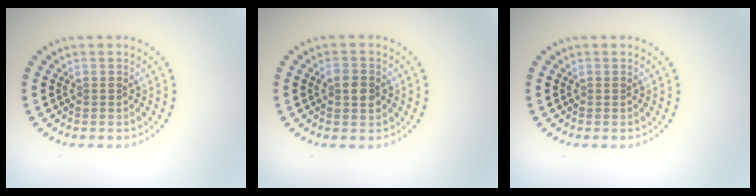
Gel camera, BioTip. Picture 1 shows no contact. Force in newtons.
{"total": 2.5, "press": 2.5, "slide": 0.1}
{"total": 0.0}